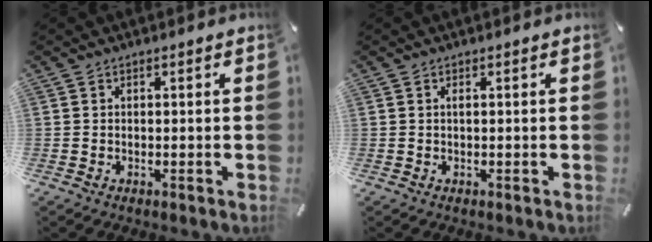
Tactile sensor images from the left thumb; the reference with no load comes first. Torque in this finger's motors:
{"motor_torque": [-0.06, 0.17, 0.00, -0.46, 0.00]}